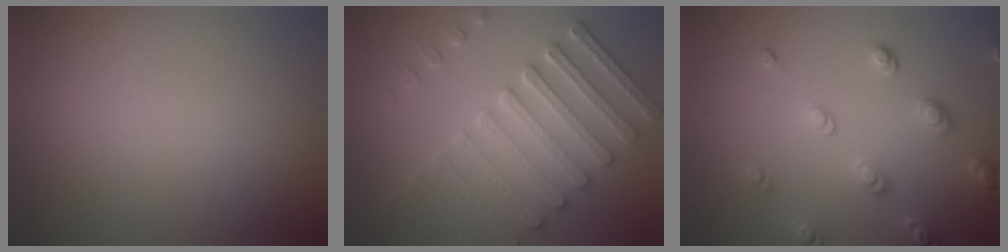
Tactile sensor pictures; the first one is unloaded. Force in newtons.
{"total": 6.7, "press": 6.1, "slide": 2.7}
{"total": 3.2, "press": 2.6, "slide": 1.8}